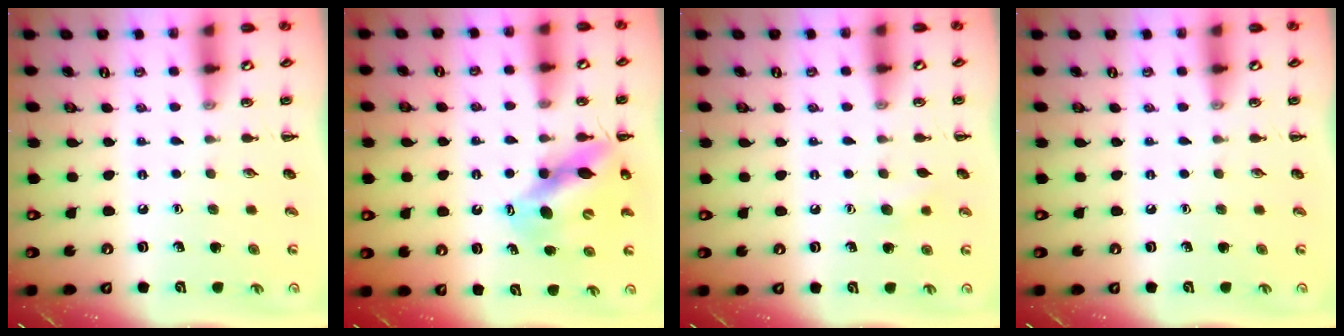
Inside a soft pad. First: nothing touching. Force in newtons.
{"total": 11.6, "press": 11.2, "slide": 3.1}
{"total": 5.2, "press": 5.0, "slide": 1.3}
{"total": 0.0}